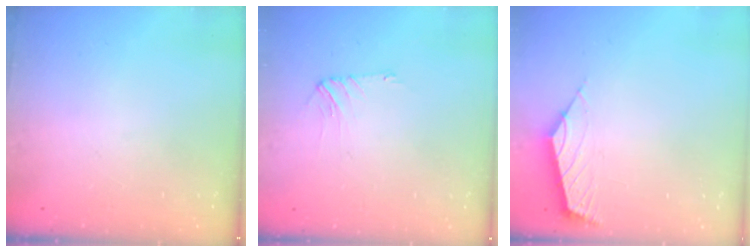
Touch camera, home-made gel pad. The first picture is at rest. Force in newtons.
{"total": 2.8, "press": 2.7, "slide": 0.5}
{"total": 2.4, "press": 2.4, "slide": 0.4}